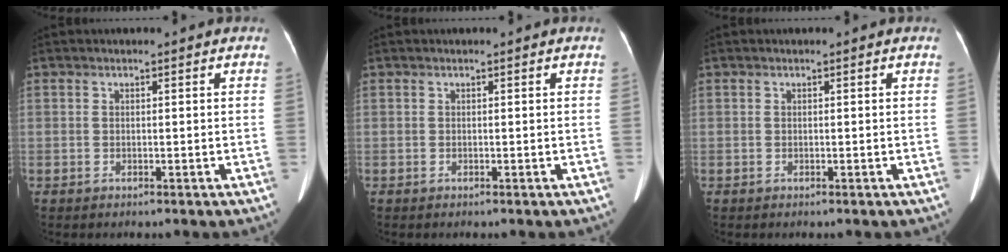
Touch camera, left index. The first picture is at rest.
{"total": 0.0}
{"total": 0.0}